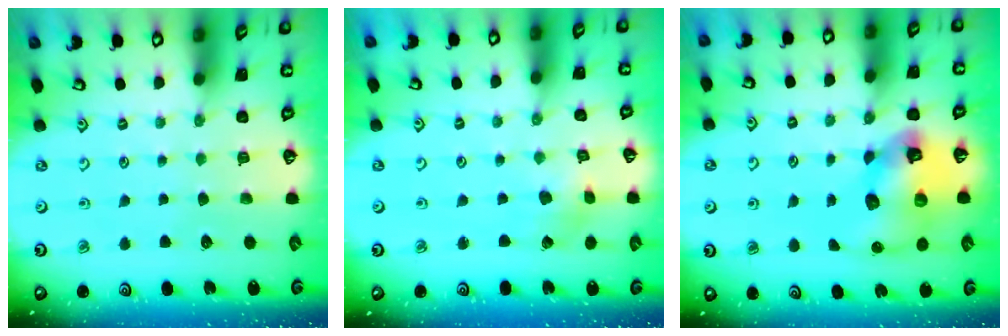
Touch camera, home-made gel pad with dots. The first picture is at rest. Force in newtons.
{"total": 2.2, "press": 2.2, "slide": 0.4}
{"total": 12.8, "press": 12.7, "slide": 1.8}